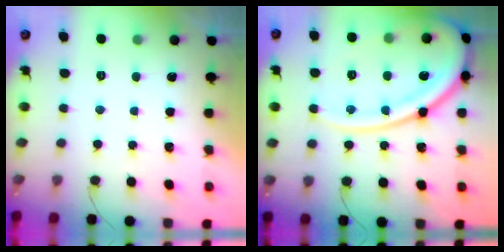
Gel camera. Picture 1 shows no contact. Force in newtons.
{"total": 20.1, "press": 20.0, "slide": 2.2}